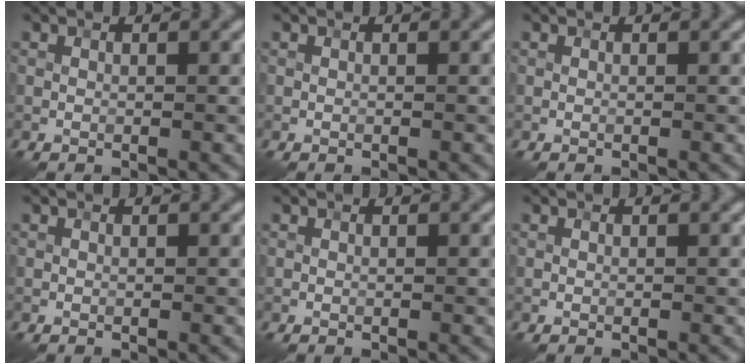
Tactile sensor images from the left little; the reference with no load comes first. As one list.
[{"total": 0.0}, {"total": 0.0}, {"total": 0.0}, {"total": 0.0}, {"total": 0.0}]